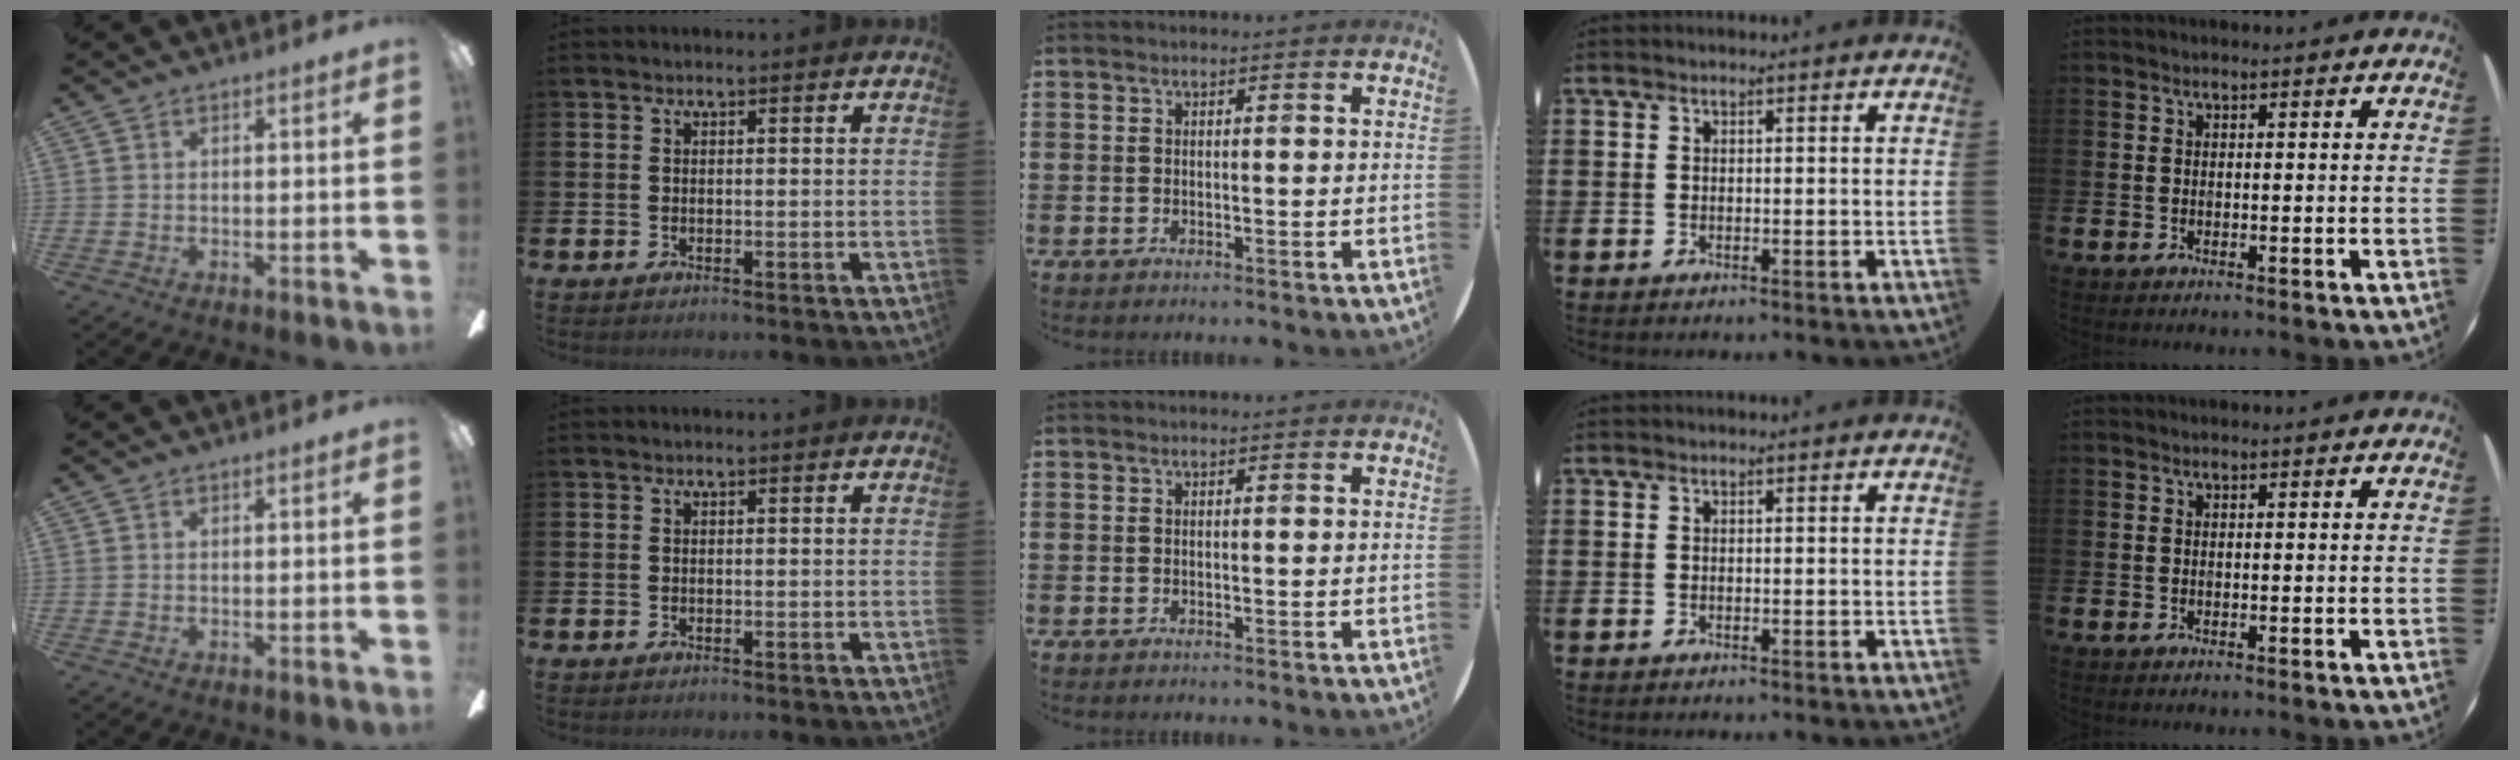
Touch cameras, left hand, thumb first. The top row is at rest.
{}